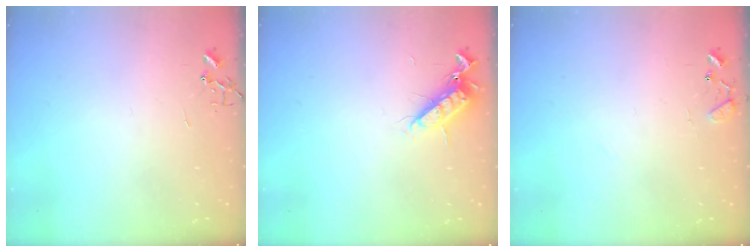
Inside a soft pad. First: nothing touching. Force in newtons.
{"total": 11.1, "press": 11.1, "slide": 1.3}
{"total": 8.4, "press": 8.4, "slide": 0.7}